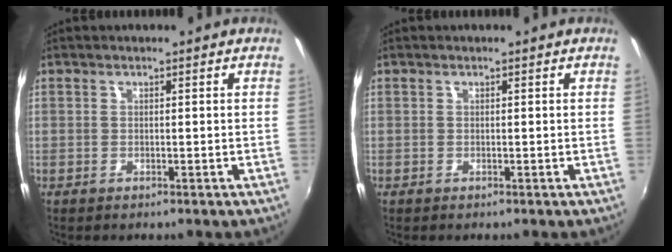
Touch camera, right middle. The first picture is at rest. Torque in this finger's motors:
{"motor_torque": [-0.04, 0.10, -0.01, 0.00]}